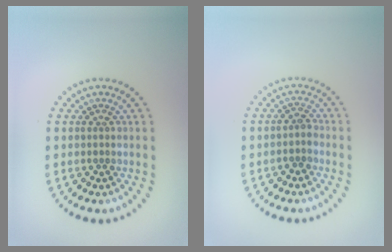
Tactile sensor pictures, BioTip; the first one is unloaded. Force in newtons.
{"total": 1.4, "press": 1.1, "slide": 0.8}